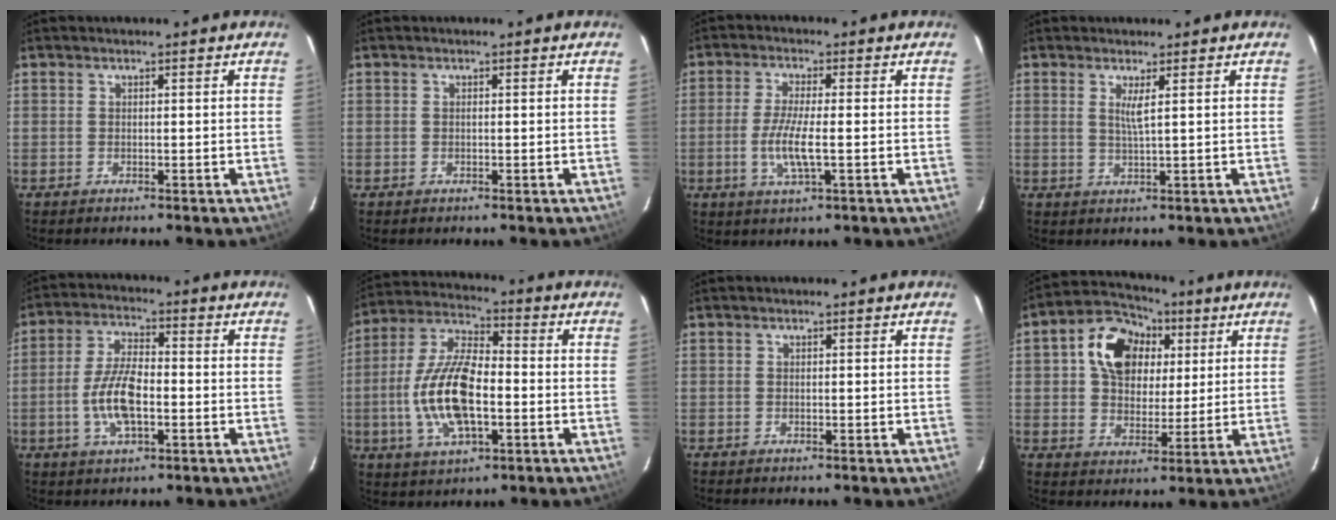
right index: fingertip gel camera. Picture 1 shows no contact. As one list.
[{"total": 0.0}, {"total": 6.8, "force": [-1.4, 1.1, 6.6], "torque": [-0.133, -0.008, -0.029]}, {"total": 2.4, "force": [0.9, -0.3, 2.1], "torque": [-0.039, -0.005, 0.016]}, {"total": 9.6, "force": [-2.3, 3.9, 8.5], "torque": [-0.174, 0.004, -0.044]}, {"total": 15.4, "force": [-3.0, 6.5, 13.6], "torque": [-0.288, 0.002, -0.057]}, {"total": 0.0}, {"total": 13.1, "force": [4.0, 9.8, 7.6], "torque": [-0.166, 0.046, 0.069]}]